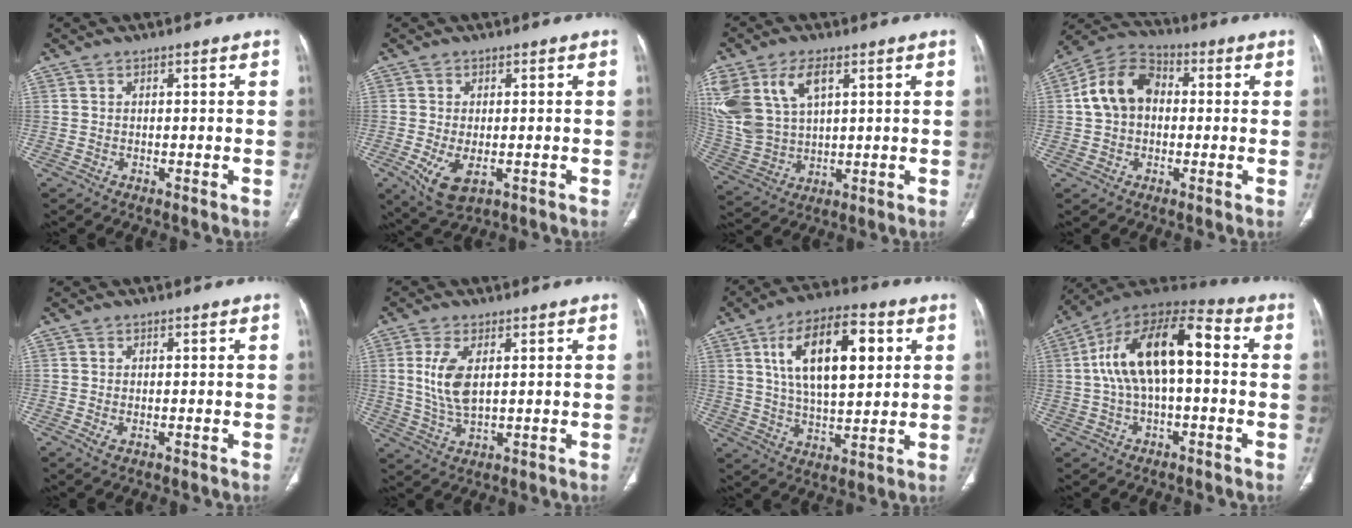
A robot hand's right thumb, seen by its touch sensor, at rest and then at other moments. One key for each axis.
{"total": 6.6, "fx": -2.0, "fy": 3.4, "fz": 5.3, "tx": -0.103, "ty": -0.013, "tz": -0.022}
{"total": 17.1, "fx": 6.7, "fy": 10.5, "fz": 11.8, "tx": -0.273, "ty": -0.008, "tz": 0.140}
{"total": 11.1, "fx": 0.8, "fy": 8.3, "fz": 7.4, "tx": -0.123, "ty": 0.029, "tz": 0.002}
{"total": 1.4, "fx": -0.5, "fy": 0.7, "fz": 1.1, "tx": -0.026, "ty": -0.005, "tz": -0.005}
{"total": 7.7, "fx": 1.6, "fy": 3.5, "fz": 6.6, "tx": -0.146, "ty": -0.011, "tz": 0.041}
{"total": 17.8, "fx": 5.4, "fy": 8.2, "fz": 14.9, "tx": -0.228, "ty": -0.004, "tz": 0.093}
{"total": 17.4, "fx": 1.3, "fy": 8.1, "fz": 15.3, "tx": -0.271, "ty": 0.050, "tz": 0.015}